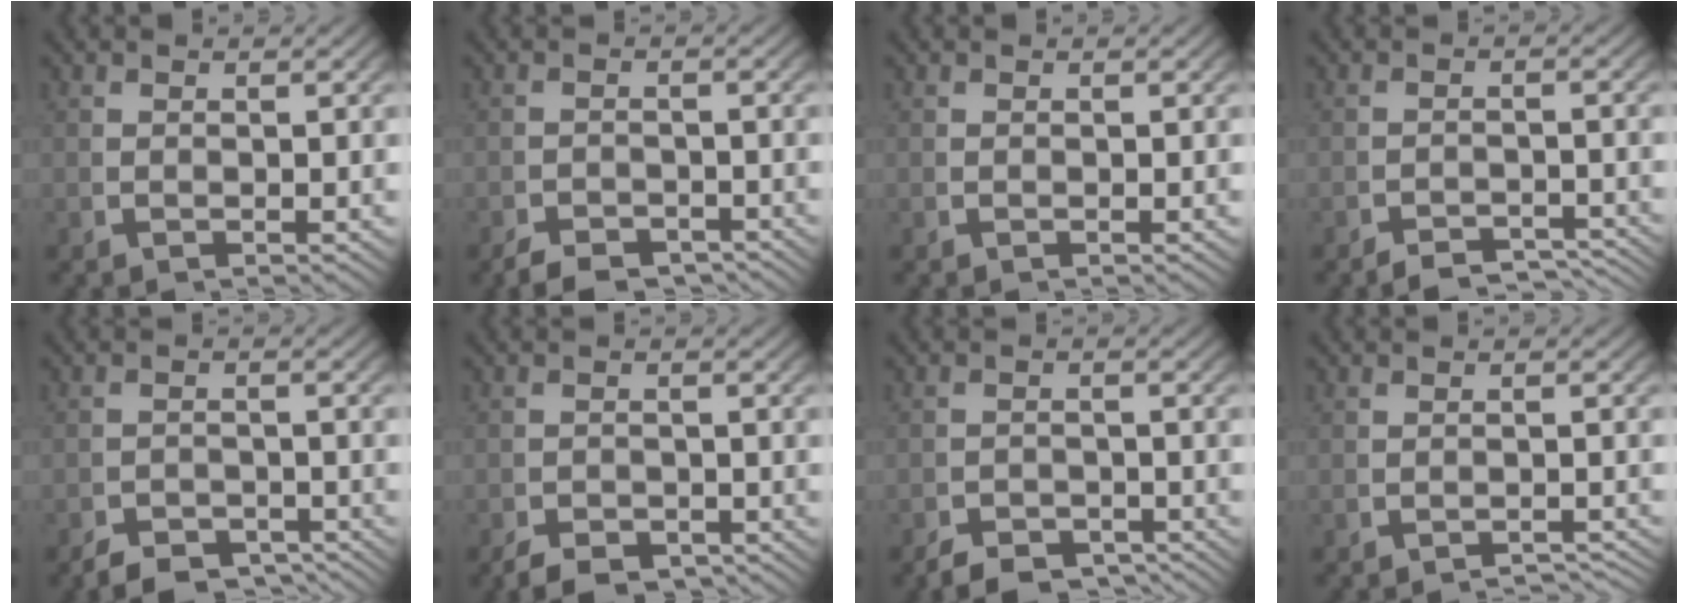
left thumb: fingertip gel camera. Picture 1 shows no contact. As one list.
[{"total": 2.9, "force": [-2.6, 0.9, 0.7], "torque": [0.000, -0.010, -0.046]}, {"total": 0.0}, {"total": 4.1, "force": [-3.6, 1.2, 1.4], "torque": [-0.014, -0.013, -0.058]}, {"total": 4.5, "force": [-3.8, 2.0, 1.5], "torque": [-0.010, -0.022, -0.060]}, {"total": 2.9, "force": [-2.4, 1.2, 0.9], "torque": [-0.004, -0.013, -0.042]}, {"total": 4.1, "force": [-3.5, 1.7, 1.2], "torque": [-0.005, -0.019, -0.057]}, {"total": 4.5, "force": [-4.4, 0.8, 1.0], "torque": [-0.005, -0.007, -0.065]}]